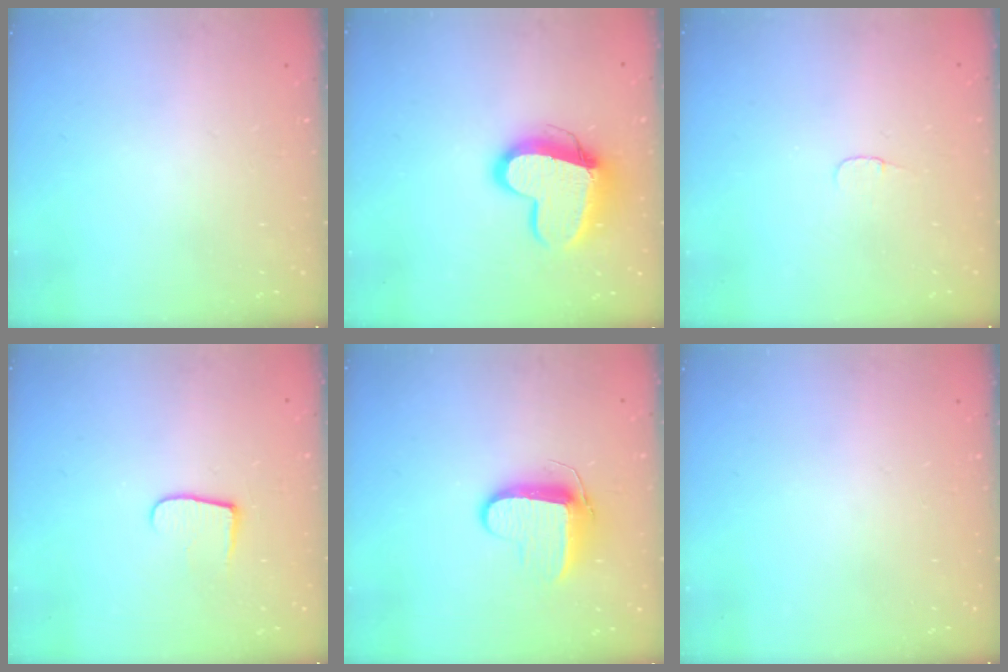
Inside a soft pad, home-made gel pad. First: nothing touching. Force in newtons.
{"total": 14.7, "press": 14.6, "slide": 1.3}
{"total": 3.1, "press": 3.1, "slide": 0.3}
{"total": 6.6, "press": 6.6, "slide": 0.6}
{"total": 9.0, "press": 9.0, "slide": 0.5}
{"total": 0.0}